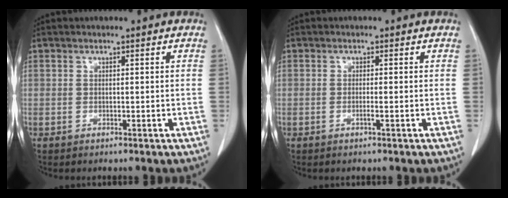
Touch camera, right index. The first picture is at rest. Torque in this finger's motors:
{"motor_torque": [-0.06, 0.02, -0.02, -0.01]}